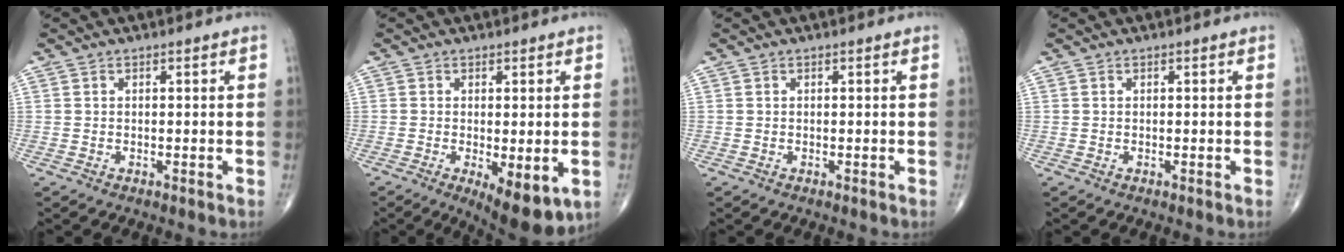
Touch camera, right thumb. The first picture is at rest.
{"total": 9.3, "force": [-3.0, 3.4, 8.1], "torque": [-0.109, -0.020, -0.036]}
{"total": 0.0}
{"total": 0.0}